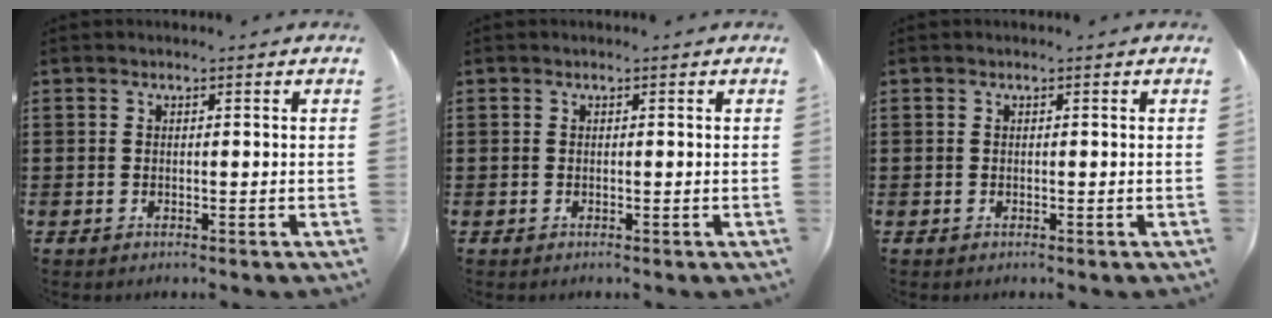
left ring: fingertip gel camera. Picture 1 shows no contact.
{"total": 0.0}
{"total": 0.0}